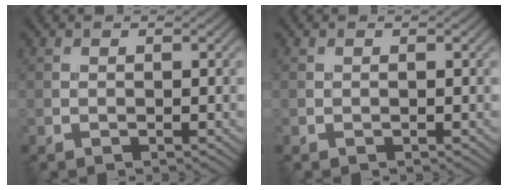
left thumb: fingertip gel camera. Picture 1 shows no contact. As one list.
[{"total": 0.0}]